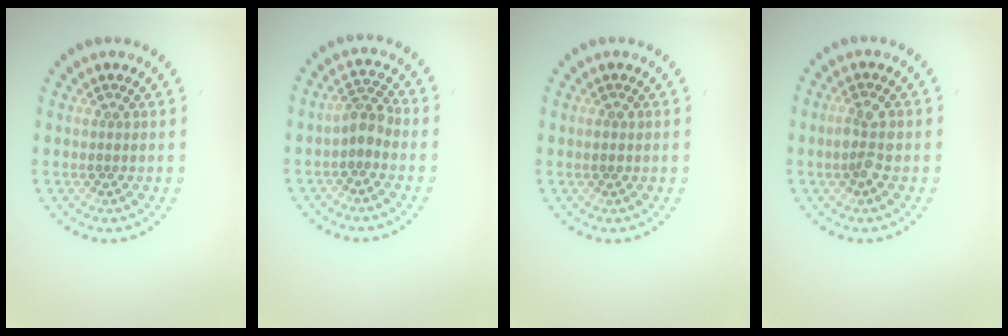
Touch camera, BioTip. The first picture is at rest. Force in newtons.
{"total": 2.0, "press": 1.7, "slide": 1.1}
{"total": 1.0, "press": 1.0, "slide": 0.1}
{"total": 2.3, "press": 2.2, "slide": 0.6}